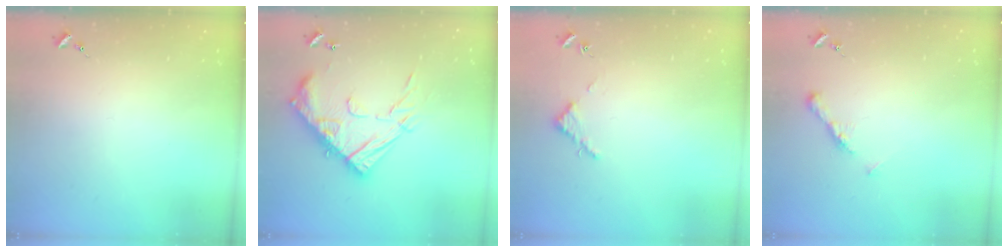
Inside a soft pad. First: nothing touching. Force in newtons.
{"total": 19.3, "press": 19.2, "slide": 1.6}
{"total": 2.8, "press": 2.8, "slide": 0.3}
{"total": 6.8, "press": 6.7, "slide": 0.6}